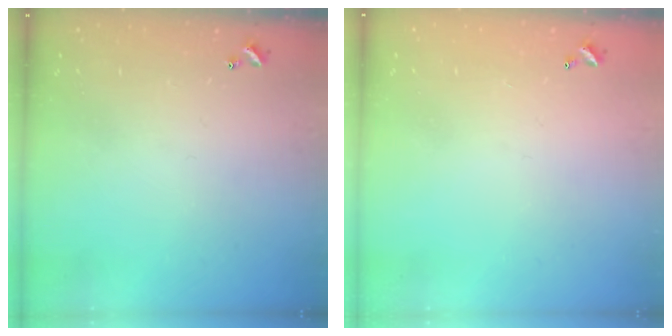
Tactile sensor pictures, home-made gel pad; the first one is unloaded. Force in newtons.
{"total": 2.8, "press": 2.8, "slide": 0.1}